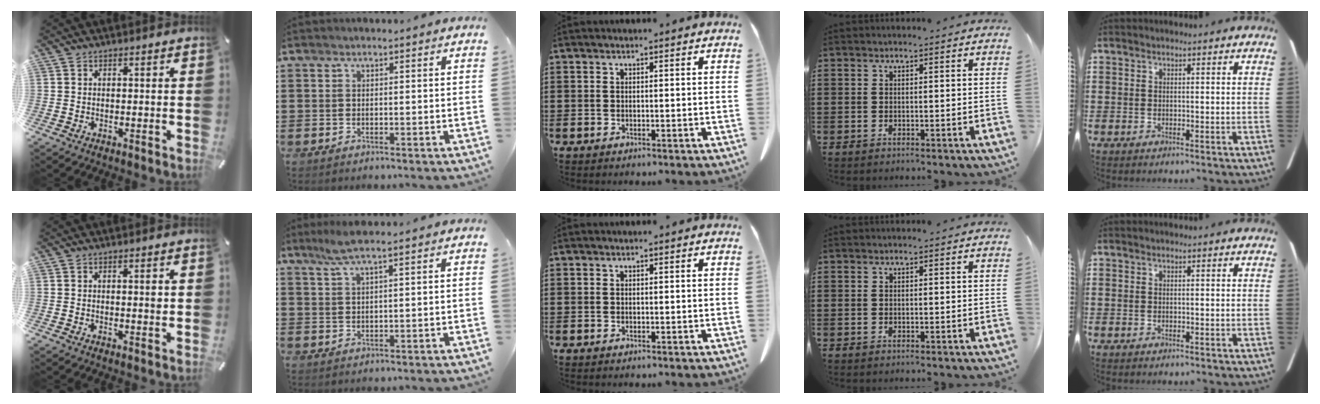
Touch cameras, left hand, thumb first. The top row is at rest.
{"thumb": {"total": 1.4, "force": [0.2, 0.3, 1.4], "torque": [-0.011, -0.005, -0.001]}, "index": {"total": 3.3, "force": [2.1, -0.2, 2.5], "torque": [-0.053, 0.002, 0.037]}}